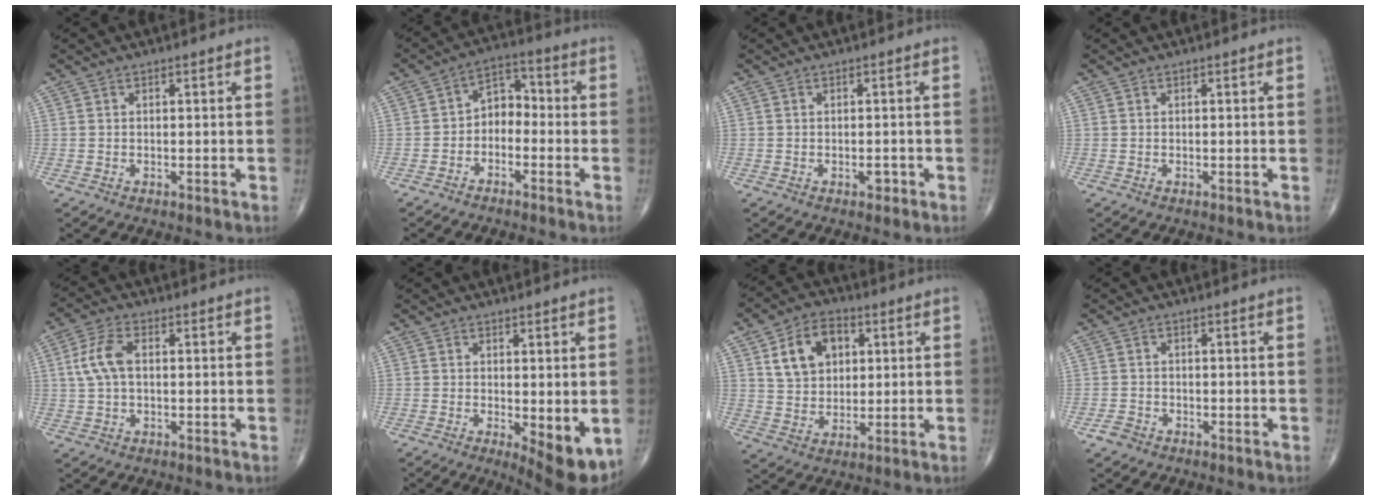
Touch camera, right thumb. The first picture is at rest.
{"total": 5.8, "force": [-2.0, 4.2, 3.5], "torque": [-0.032, 0.037, -0.052]}
{"total": 1.5, "force": [-0.6, 0.8, 1.0], "torque": [-0.011, 0.001, -0.009]}
{"total": 0.0}
{"total": 6.7, "force": [0.9, 3.7, 5.5], "torque": [-0.123, 0.016, 0.015]}
{"total": 7.7, "force": [-1.4, 2.6, 7.1], "torque": [-0.095, -0.022, -0.014]}
{"total": 11.1, "force": [3.8, 8.0, 6.7], "torque": [-0.084, -0.003, 0.067]}
{"total": 2.1, "force": [-1.3, 1.5, 0.6], "torque": [-0.012, 0.008, -0.025]}